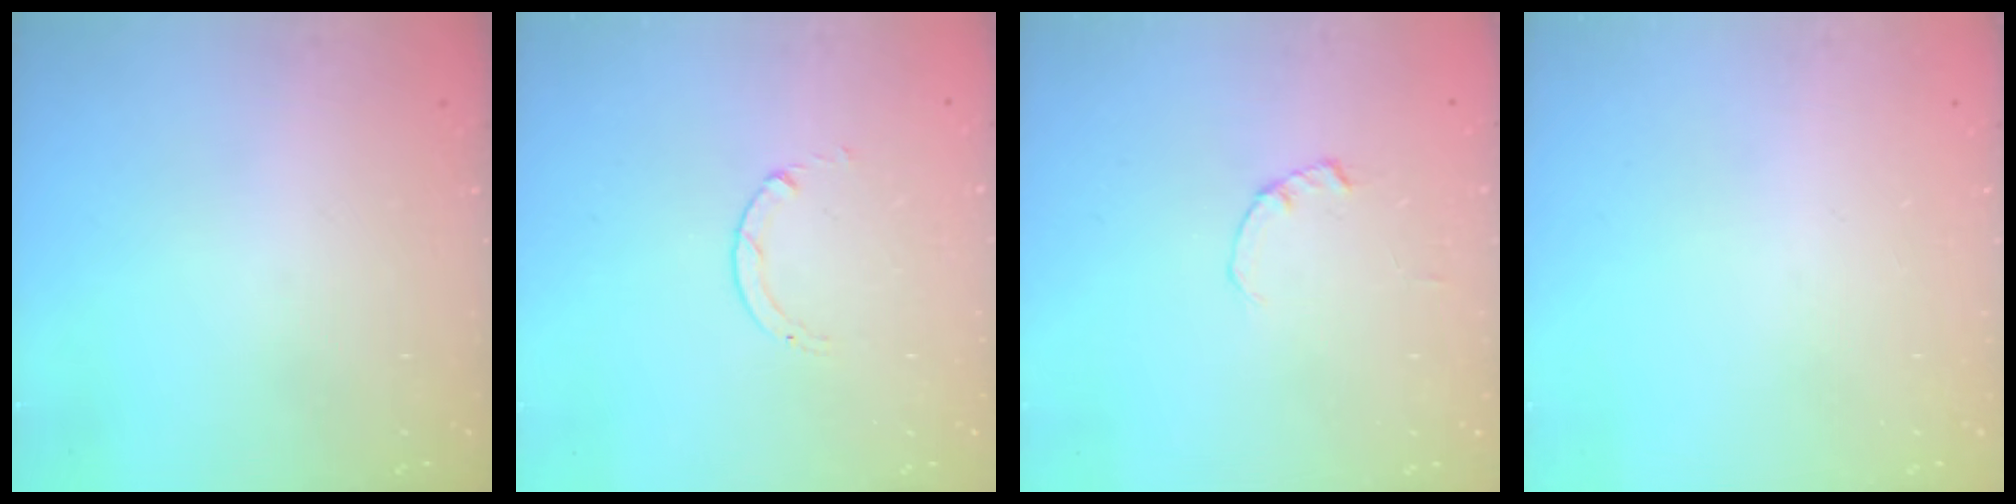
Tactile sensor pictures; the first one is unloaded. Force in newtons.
{"total": 0.7, "press": 0.7, "slide": 0.1}
{"total": 0.0}
{"total": 0.0}